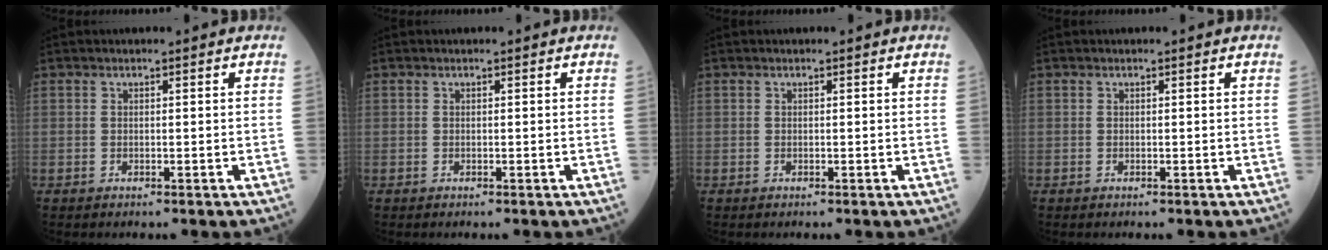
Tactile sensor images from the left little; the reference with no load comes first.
{"total": 0.0}
{"total": 0.0}
{"total": 0.0}